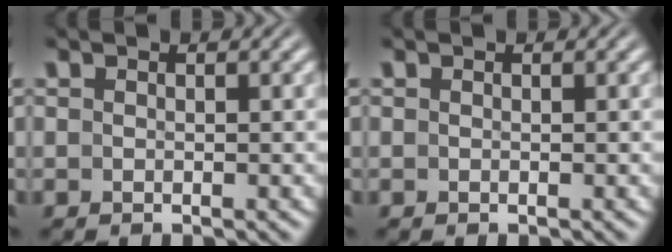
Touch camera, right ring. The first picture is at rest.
{"total": 0.0}